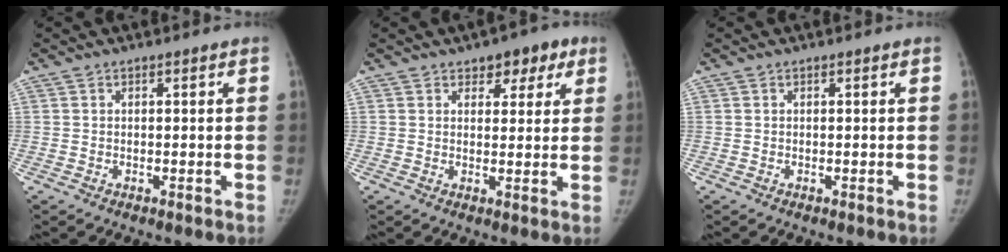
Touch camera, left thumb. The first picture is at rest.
{"total": 5.9, "force": [3.3, 3.6, 3.3], "torque": [0.000, -0.010, 0.040]}
{"total": 0.0}